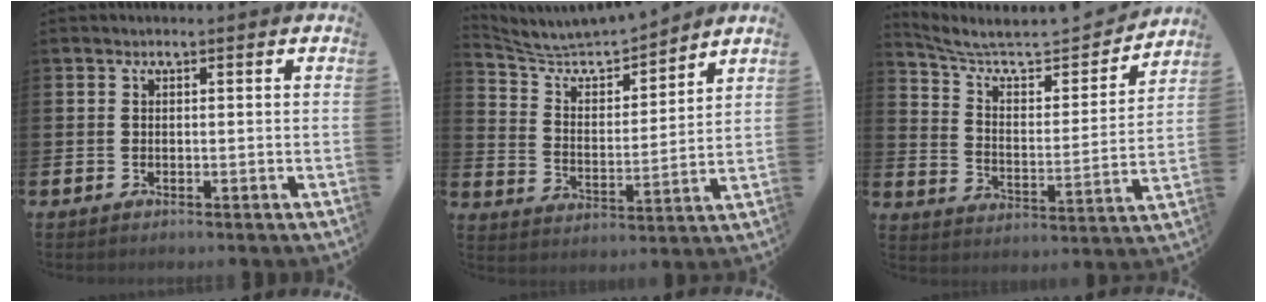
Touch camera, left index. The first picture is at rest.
{"total": 7.1, "force": [6.8, 1.1, 1.4], "torque": [-0.063, -0.053, 0.118]}
{"total": 7.0, "force": [6.0, 2.2, 2.7], "torque": [-0.078, -0.052, 0.095]}